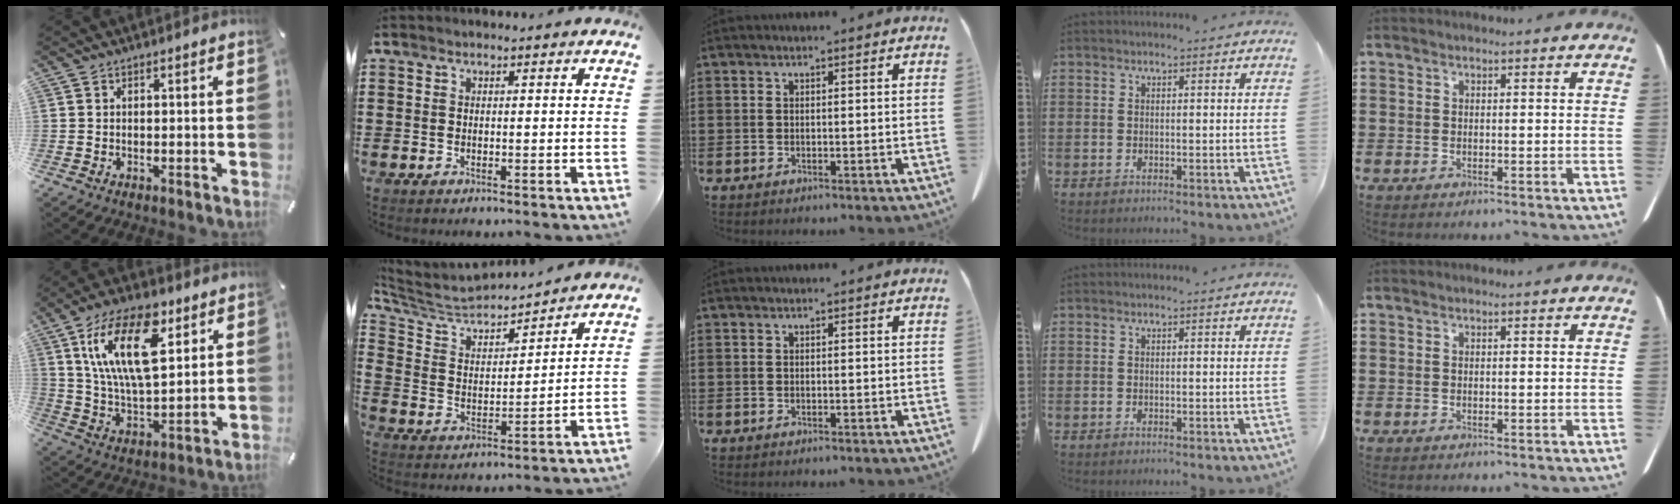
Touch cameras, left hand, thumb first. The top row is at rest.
{"thumb": {"total": 20.0, "force": [9.4, 9.6, 14.9], "torque": [-0.307, -0.023, 0.153]}, "index": {"total": 5.0, "force": [4.6, 1.4, 1.2], "torque": [-0.052, -0.035, 0.073]}}